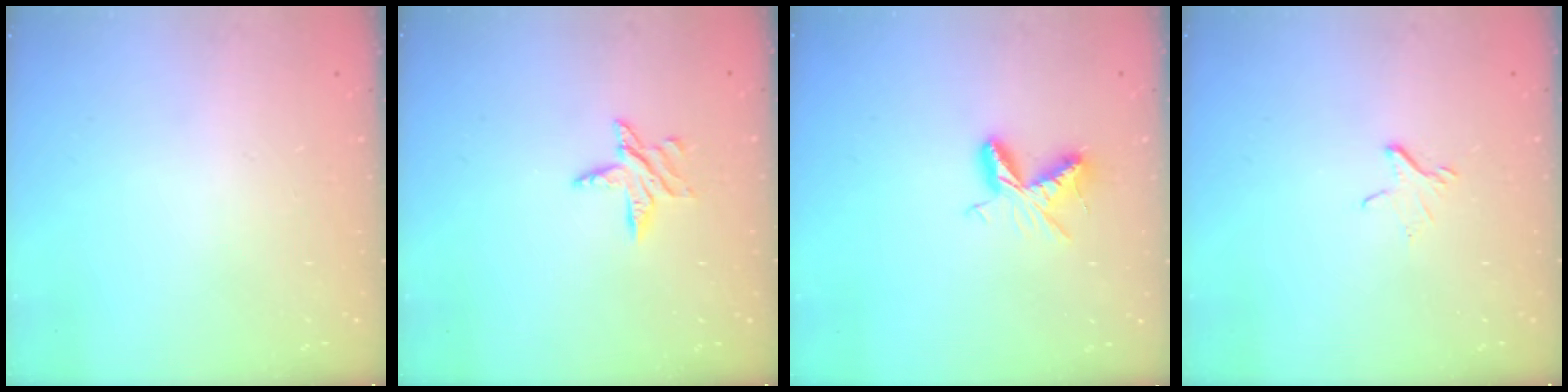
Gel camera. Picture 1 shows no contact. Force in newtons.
{"total": 6.5, "press": 6.5, "slide": 0.3}
{"total": 6.6, "press": 6.6, "slide": 0.7}
{"total": 3.1, "press": 3.1, "slide": 0.3}